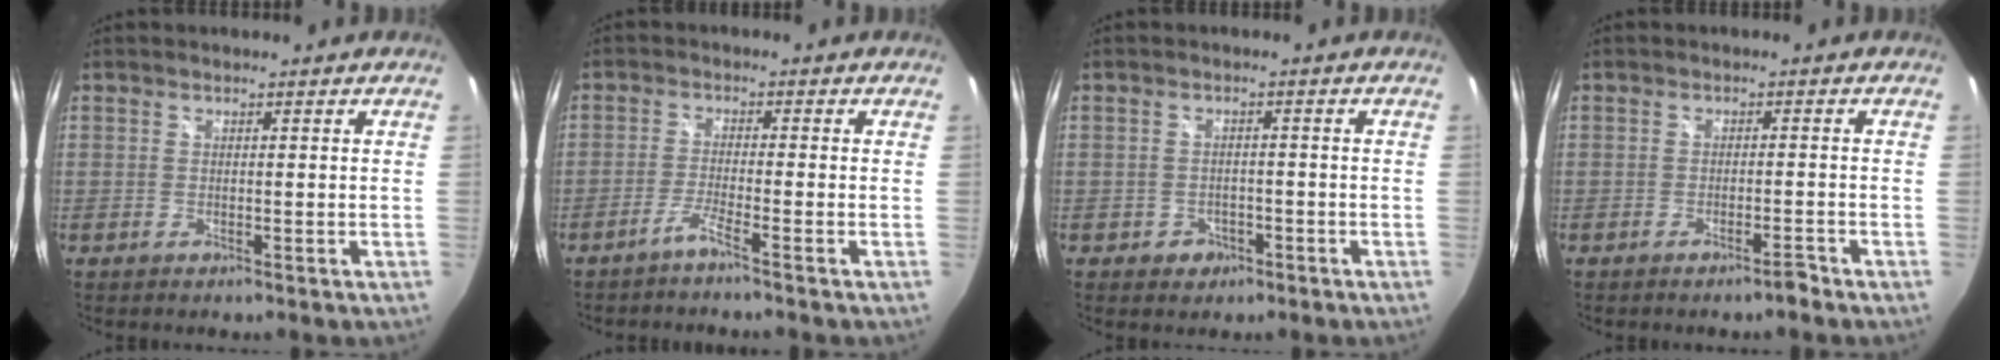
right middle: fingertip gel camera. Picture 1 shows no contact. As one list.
[{"total": 2.5, "force": [-2.0, -0.7, 1.3], "torque": [-0.042, -0.001, -0.042]}, {"total": 3.1, "force": [-1.3, 2.7, 0.7], "torque": [-0.022, 0.004, -0.016]}, {"total": 1.7, "force": [-1.4, 0.0, 0.8], "torque": [-0.019, 0.002, -0.021]}]